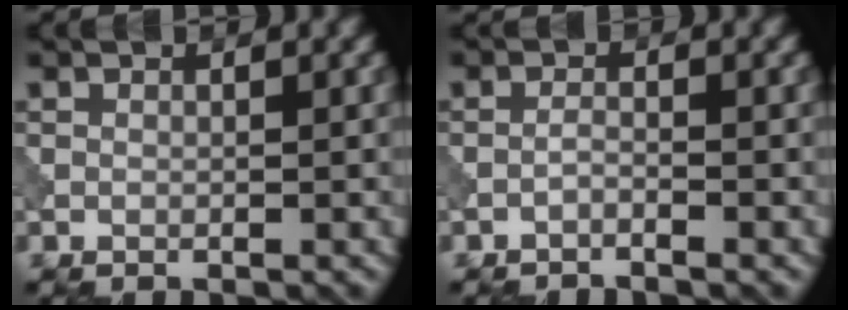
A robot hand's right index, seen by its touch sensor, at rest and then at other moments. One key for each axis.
{"total": 1.0, "fx": -0.8, "fy": 0.0, "fz": 0.5, "tx": -0.010, "ty": 0.004, "tz": -0.020}